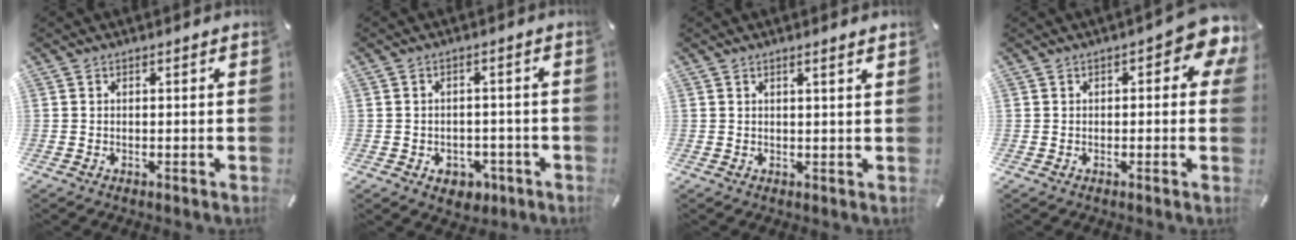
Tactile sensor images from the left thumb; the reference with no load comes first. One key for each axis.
{"total": 4.7, "fx": -2.0, "fy": 3.6, "fz": 2.2, "tx": -0.025, "ty": 0.008, "tz": -0.034}
{"total": 1.5, "fx": 1.1, "fy": -0.3, "fz": 1.0, "tx": -0.019, "ty": -0.003, "tz": 0.019}
{"total": 6.3, "fx": 1.4, "fy": 3.0, "fz": 5.4, "tx": -0.069, "ty": 0.001, "tz": 0.020}